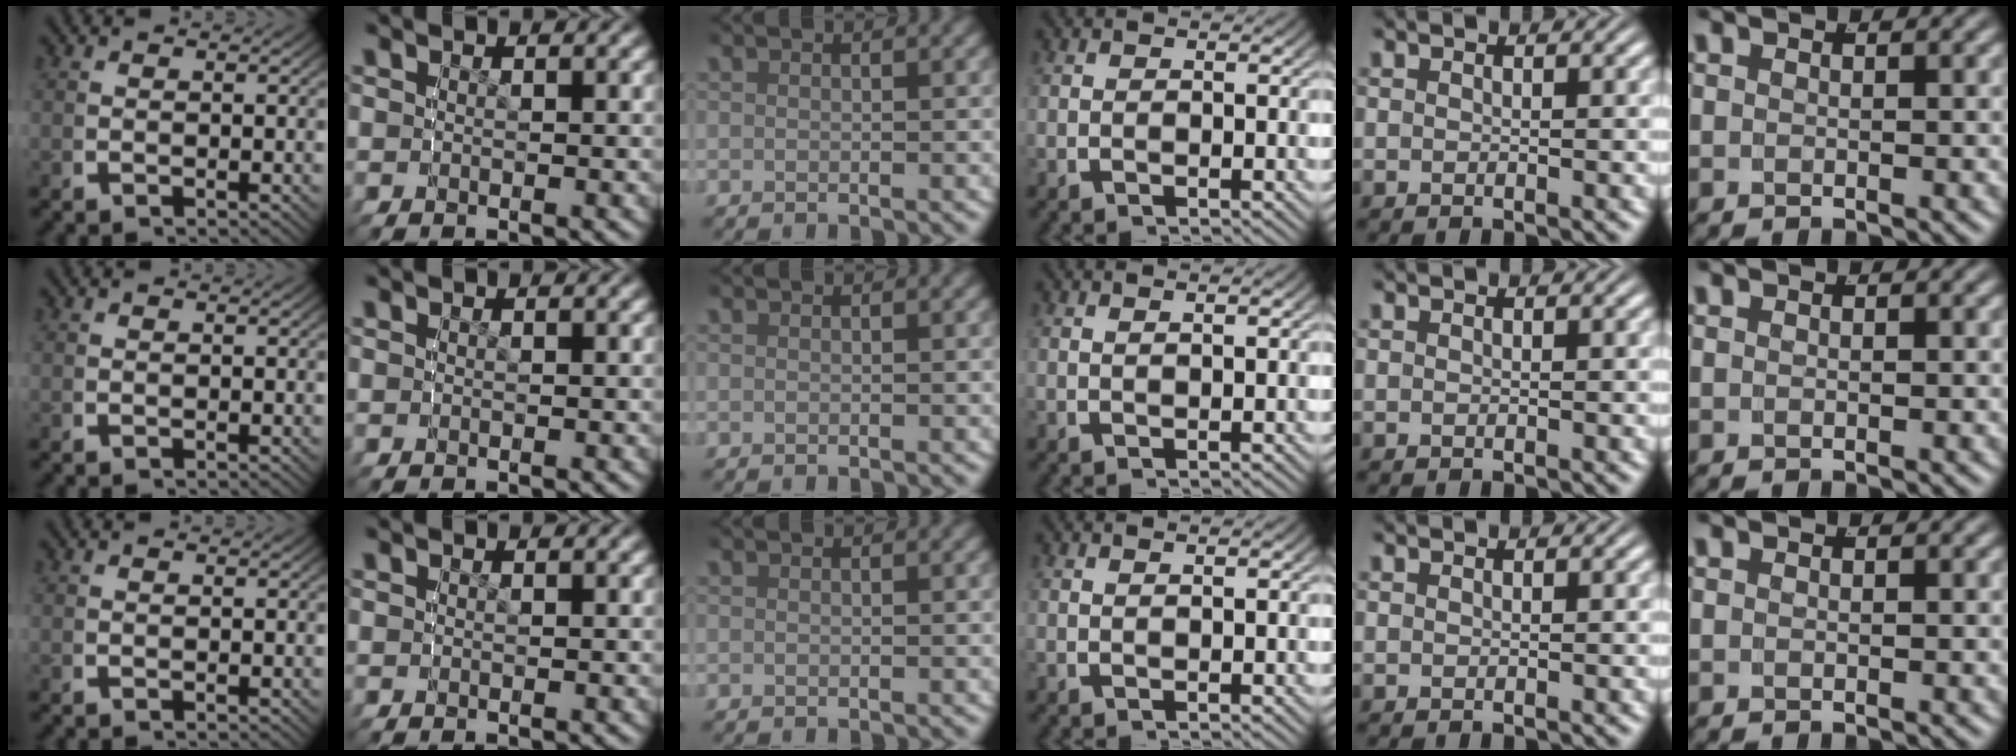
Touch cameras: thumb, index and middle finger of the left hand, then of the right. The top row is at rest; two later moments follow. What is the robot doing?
{"motion": "lift_and_place", "object": "tape"}